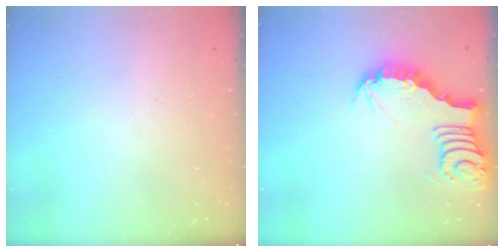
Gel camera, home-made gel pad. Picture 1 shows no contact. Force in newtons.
{"total": 5.6, "press": 5.6, "slide": 0.6}